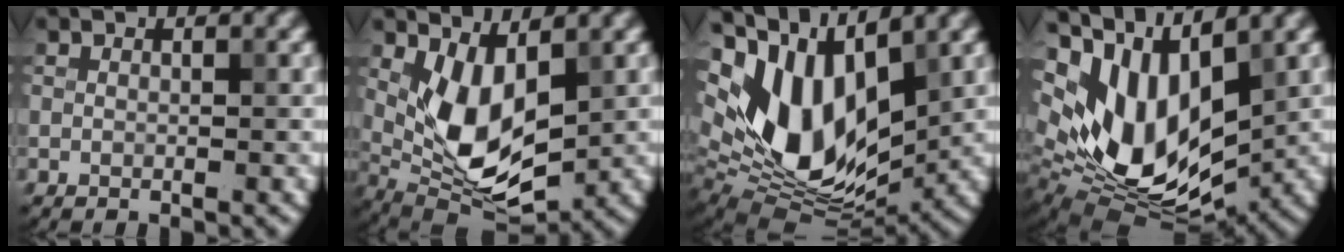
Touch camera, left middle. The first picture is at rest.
{"total": 7.5, "force": [0.9, 3.8, 6.4], "torque": [-0.131, -0.013, 0.020]}
{"total": 11.9, "force": [3.1, 7.0, 9.2], "torque": [-0.182, -0.001, 0.054]}
{"total": 11.9, "force": [3.4, 6.7, 9.3], "torque": [-0.186, -0.009, 0.061]}